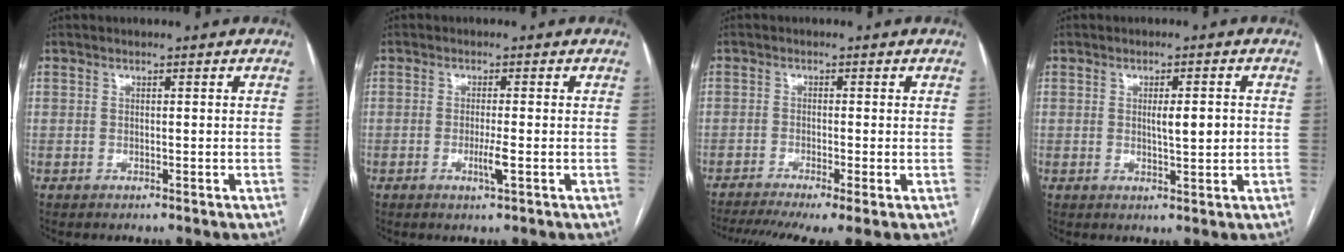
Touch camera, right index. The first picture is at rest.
{"total": 2.5, "force": [-0.8, -0.1, 2.4], "torque": [-0.045, -0.005, -0.013]}
{"total": 9.7, "force": [-6.7, 1.3, 6.9], "torque": [-0.113, -0.011, -0.108]}
{"total": 3.7, "force": [0.2, 0.7, 3.7], "torque": [-0.059, -0.002, 0.004]}